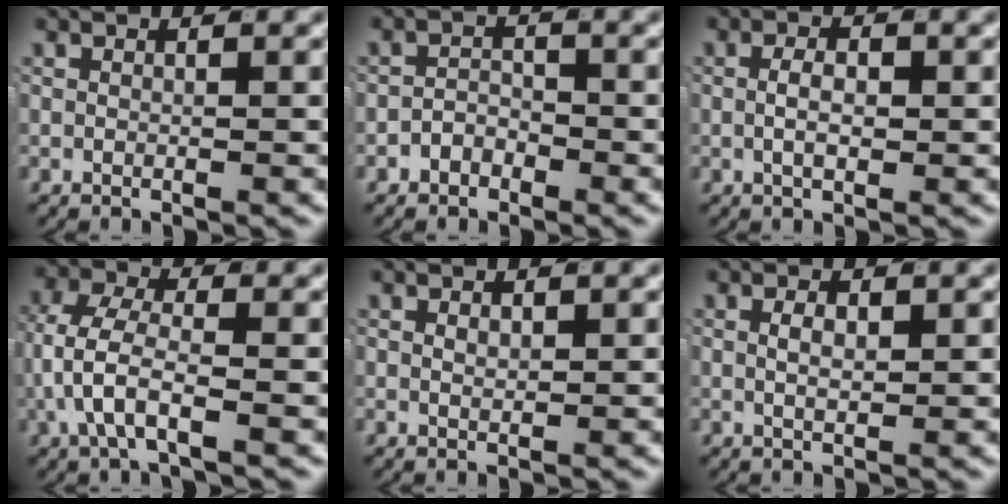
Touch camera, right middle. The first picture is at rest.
{"total": 1.8, "force": [-1.4, 1.1, 0.3], "torque": [0.002, 0.000, -0.029]}
{"total": 2.2, "force": [-0.3, 0.8, 2.0], "torque": [-0.025, -0.003, -0.006]}
{"total": 5.1, "force": [-1.0, 2.8, 4.1], "torque": [-0.098, -0.020, -0.010]}
{"total": 0.6, "force": [0.3, 0.1, 0.5], "torque": [-0.012, -0.010, 0.014]}
{"total": 1.5, "force": [0.3, 0.4, 1.4], "torque": [-0.019, -0.006, 0.008]}